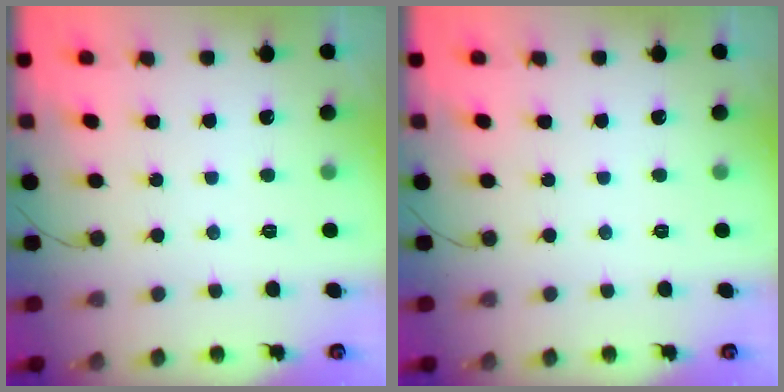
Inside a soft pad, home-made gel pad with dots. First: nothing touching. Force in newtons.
{"total": 0.0}